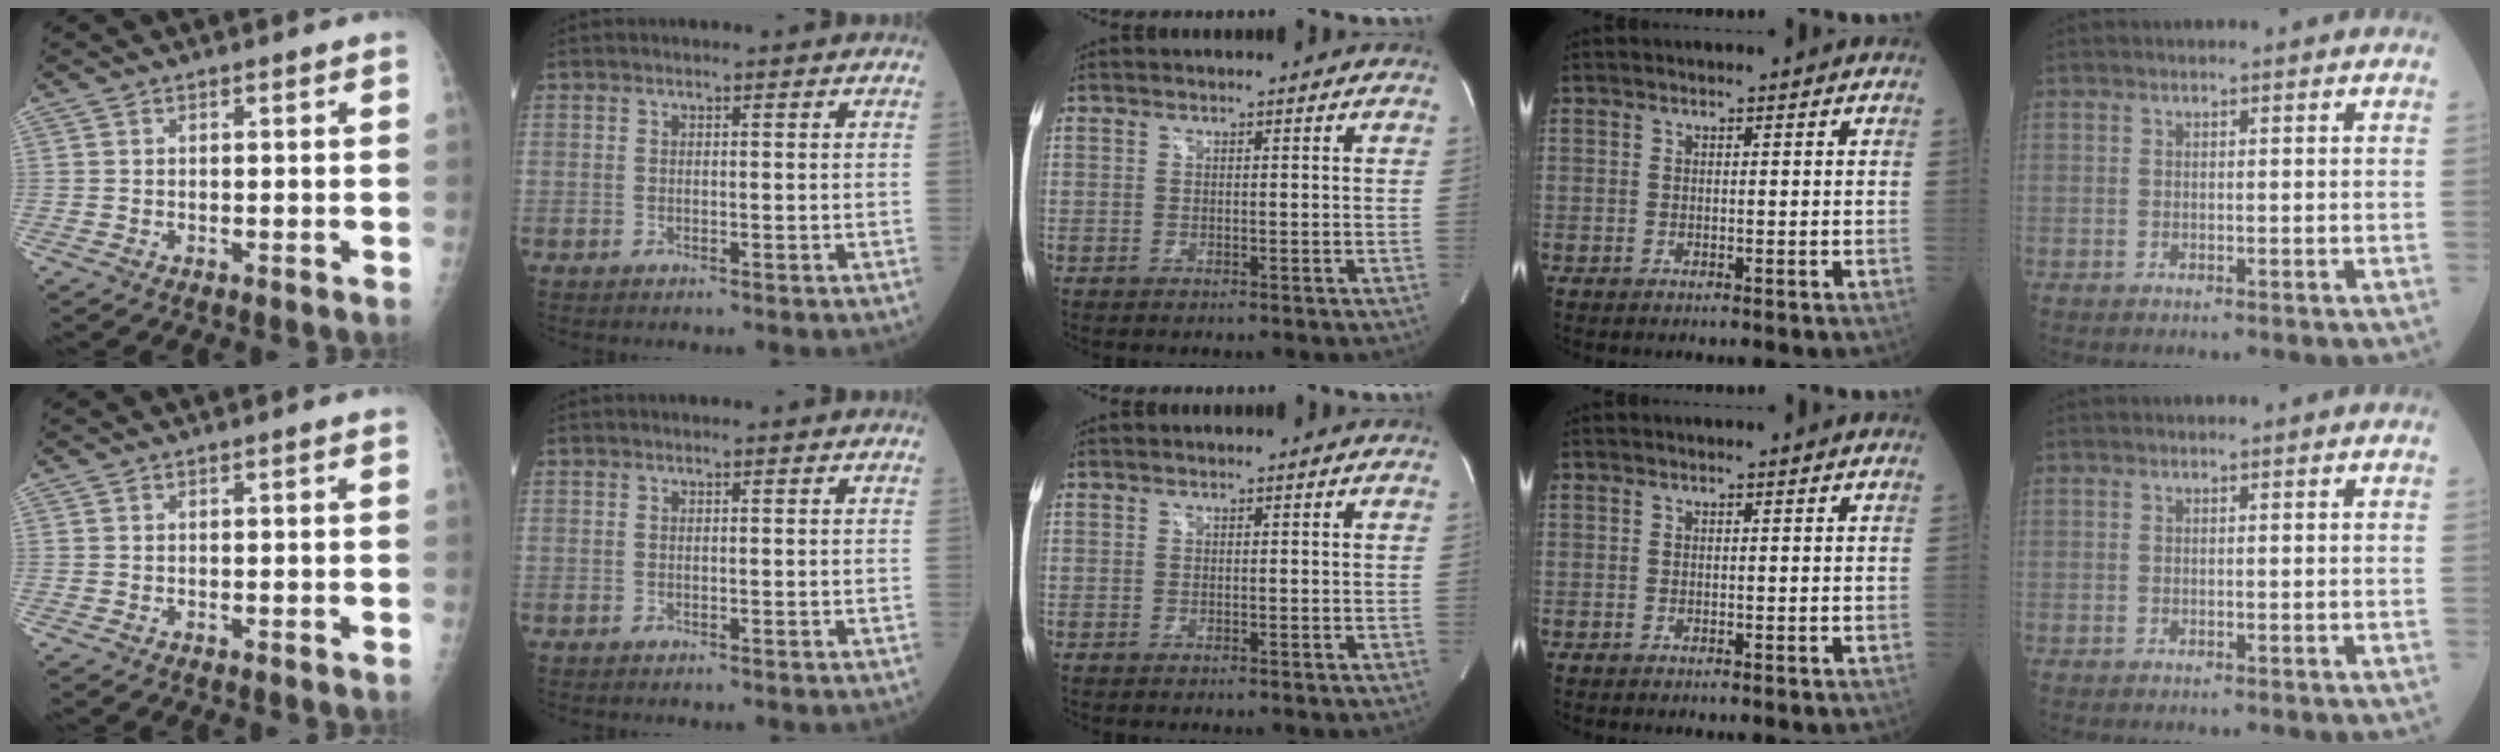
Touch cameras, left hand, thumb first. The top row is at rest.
{}